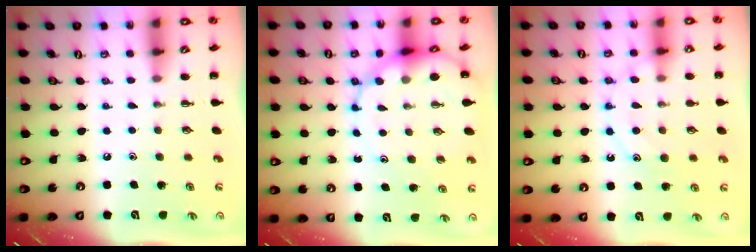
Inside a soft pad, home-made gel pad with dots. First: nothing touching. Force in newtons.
{"total": 11.9, "press": 11.6, "slide": 2.5}
{"total": 11.8, "press": 11.8, "slide": 0.7}